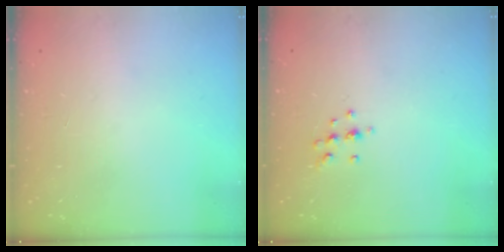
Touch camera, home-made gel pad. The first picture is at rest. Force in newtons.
{"total": 6.9, "press": 6.8, "slide": 1.2}